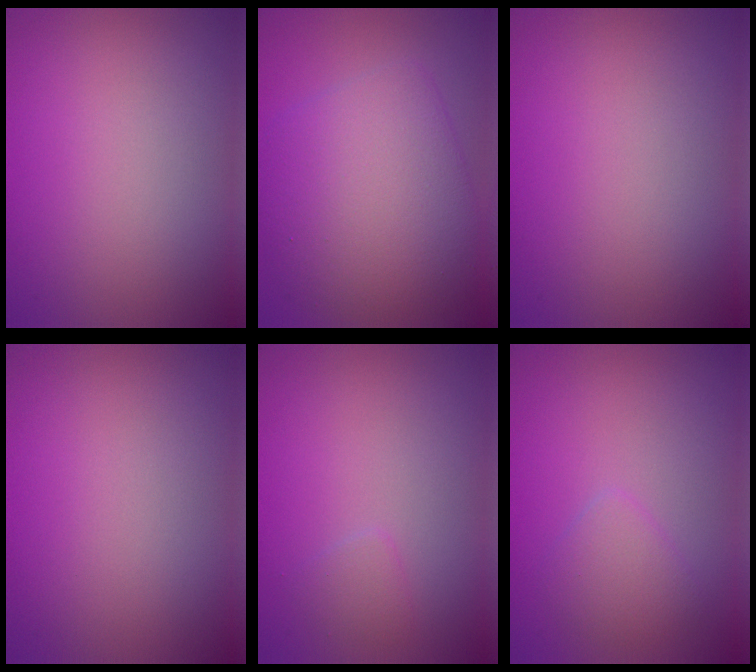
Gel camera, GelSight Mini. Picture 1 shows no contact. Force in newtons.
{"total": 8.2, "press": 8.2, "slide": 0.3}
{"total": 0.0}
{"total": 0.0}
{"total": 0.9, "press": 0.9, "slide": 0.1}
{"total": 1.9, "press": 1.9, "slide": 0.1}